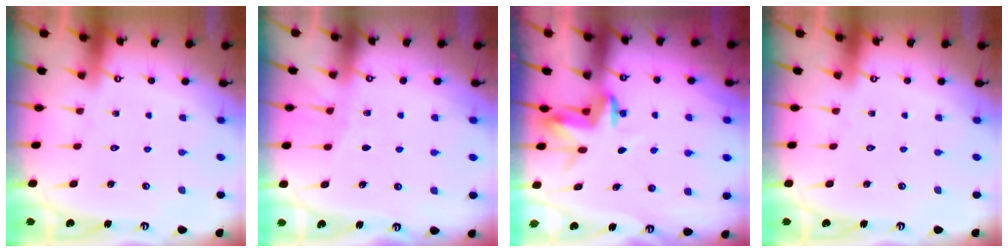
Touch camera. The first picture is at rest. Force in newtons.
{"total": 4.4, "press": 4.4, "slide": 0.6}
{"total": 4.0, "press": 4.0, "slide": 0.2}
{"total": 0.0}